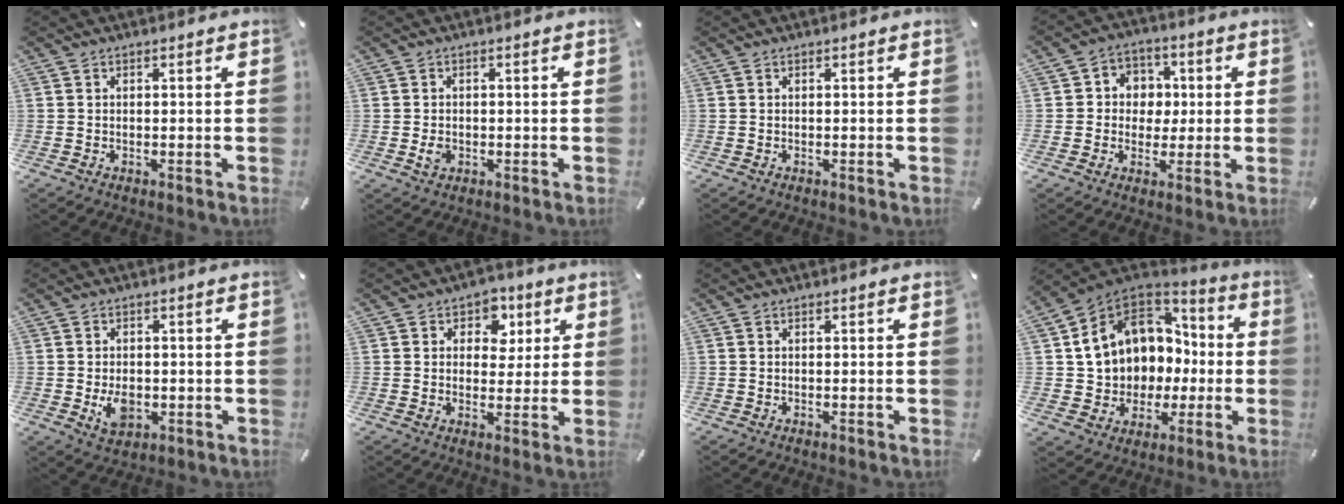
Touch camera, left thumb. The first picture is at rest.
{"total": 2.0, "force": [-0.4, 1.6, 1.2], "torque": [-0.028, 0.002, -0.009]}
{"total": 0.0}
{"total": 6.6, "force": [-0.5, 6.4, 1.5], "torque": [-0.022, 0.008, -0.013]}
{"total": 5.6, "force": [-1.0, 4.0, 3.8], "torque": [-0.068, -0.005, -0.020]}
{"total": 6.6, "force": [1.8, 5.8, 2.5], "torque": [-0.020, -0.006, 0.025]}
{"total": 0.0}
{"total": 11.2, "force": [2.9, 10.4, 3.2], "torque": [-0.075, -0.029, 0.068]}